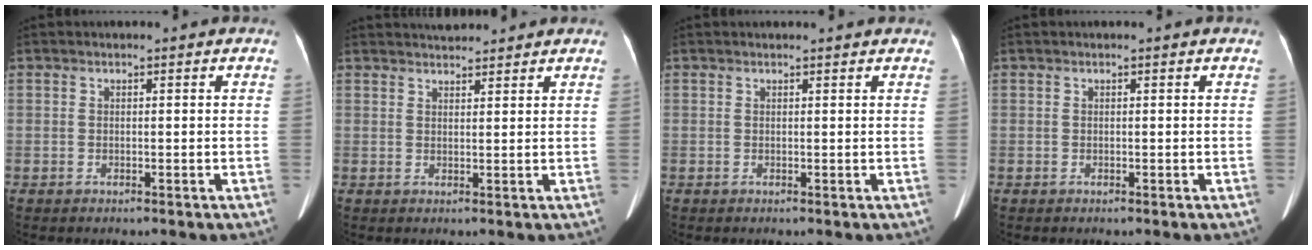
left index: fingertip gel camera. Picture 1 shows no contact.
{"total": 4.5, "force": [4.4, 0.7, 1.0], "torque": [-0.016, 0.028, 0.063]}
{"total": 2.7, "force": [2.6, 0.3, 0.7], "torque": [-0.012, 0.018, 0.027]}
{"total": 0.0}